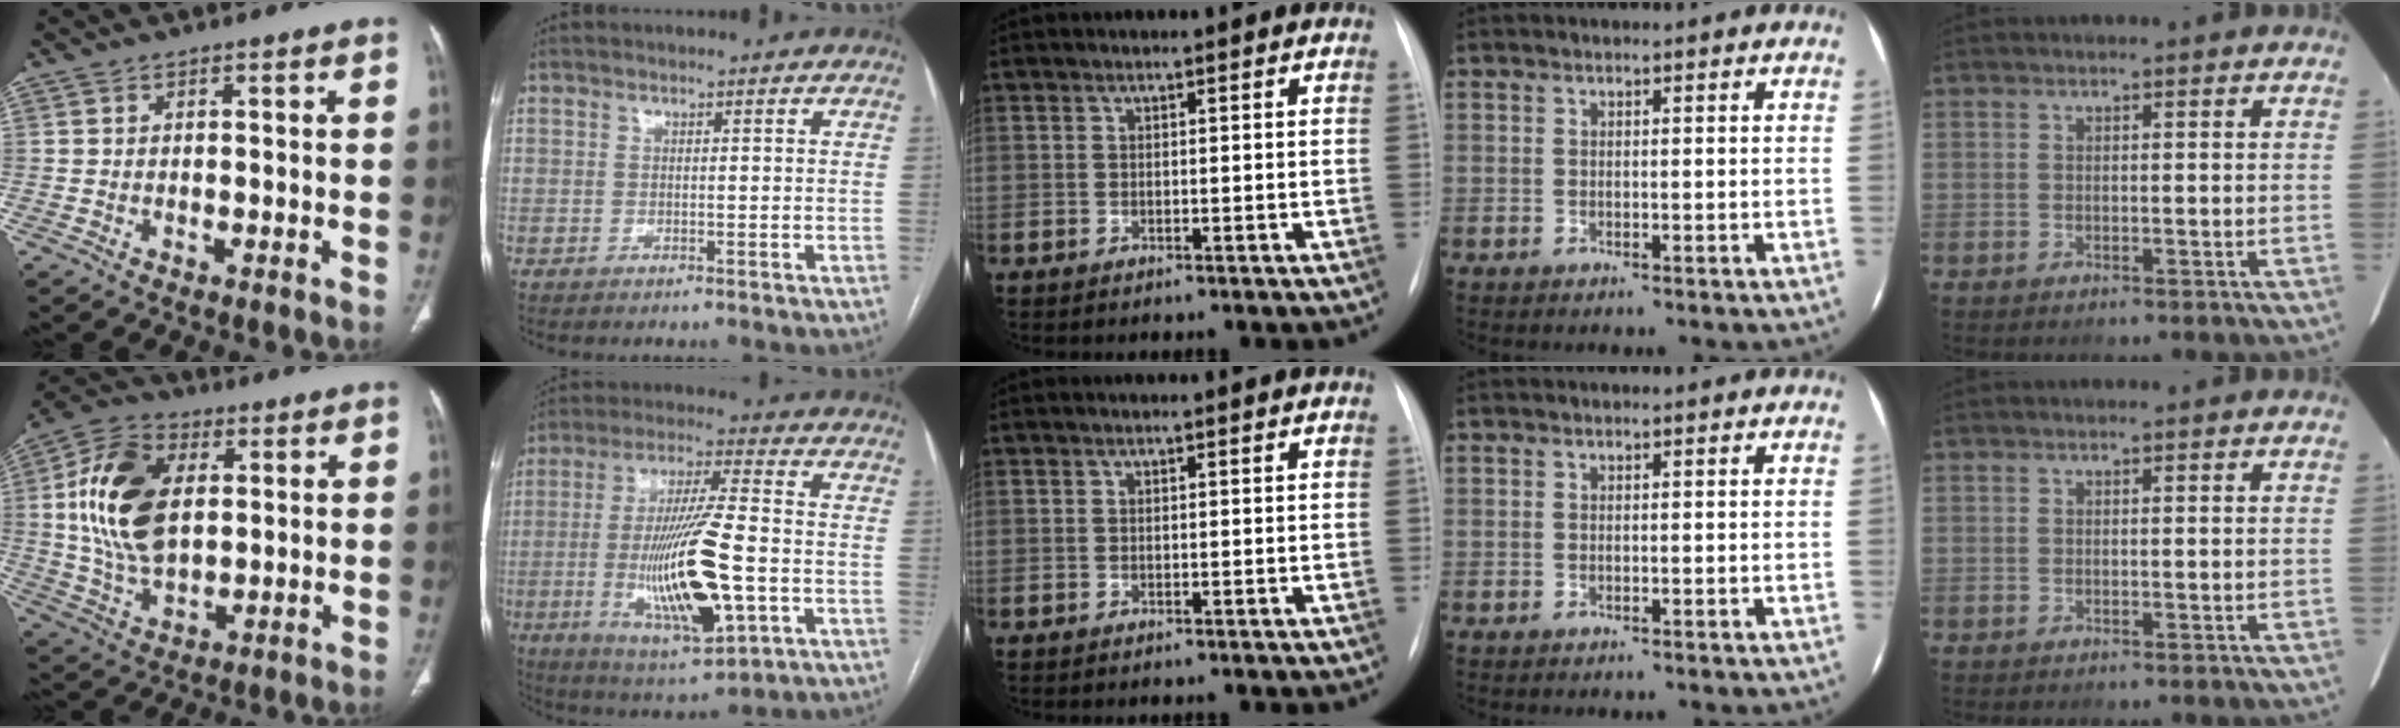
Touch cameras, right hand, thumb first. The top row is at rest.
{"thumb": {"total": 17.4, "force": [3.0, 10.5, 13.5], "torque": [-0.247, 0.000, 0.058]}, "index": {"total": 18.0, "force": [-3.8, 3.0, 17.3], "torque": [-0.335, -0.015, -0.055]}}